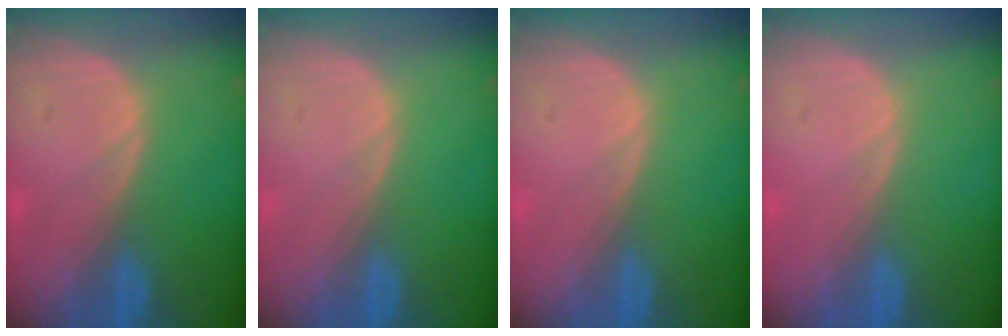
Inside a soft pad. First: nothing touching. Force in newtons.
{"total": 0.0}
{"total": 0.0}
{"total": 0.0}